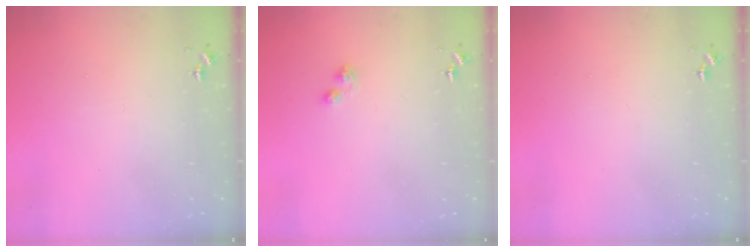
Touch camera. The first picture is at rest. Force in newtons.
{"total": 4.4, "press": 4.3, "slide": 0.8}
{"total": 0.0}